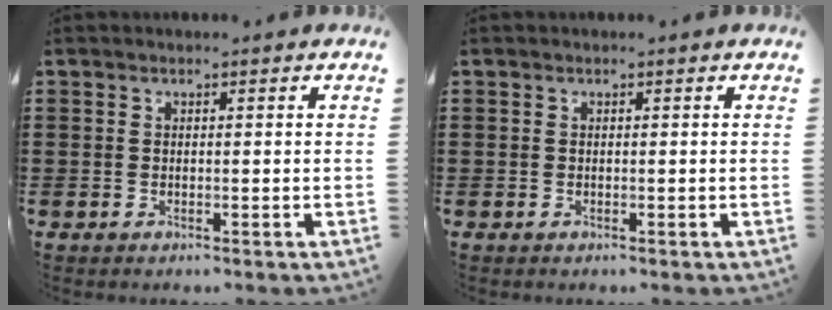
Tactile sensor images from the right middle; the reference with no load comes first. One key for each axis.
{"total": 0.0}